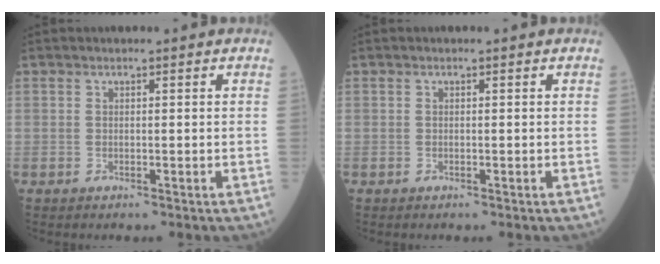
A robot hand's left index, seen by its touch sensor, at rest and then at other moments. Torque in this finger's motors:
{"motor_torque": [0.00, 0.00, 0.00, 0.00]}